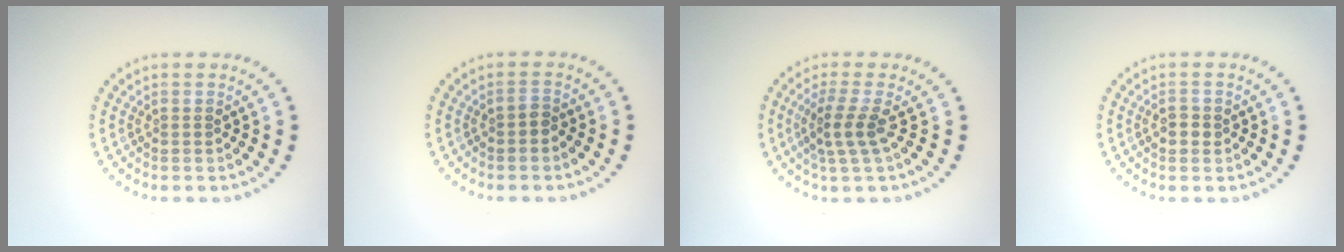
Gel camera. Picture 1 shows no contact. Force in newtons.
{"total": 0.9, "press": 0.7, "slide": 0.6}
{"total": 2.5, "press": 2.0, "slide": 1.5}
{"total": 1.4, "press": 1.3, "slide": 0.1}